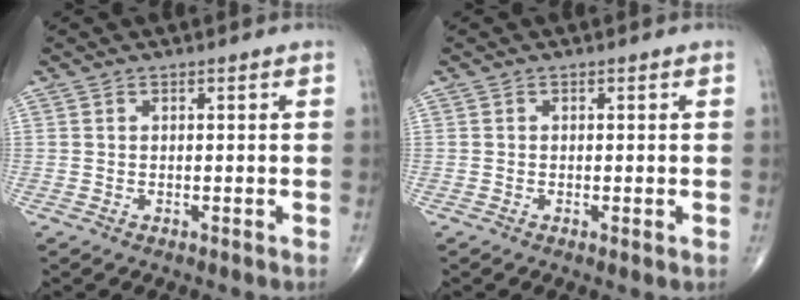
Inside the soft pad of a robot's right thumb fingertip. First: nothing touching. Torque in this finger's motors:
{"motor_torque": [-0.09, 0.28, -0.17, -0.13, -0.01]}